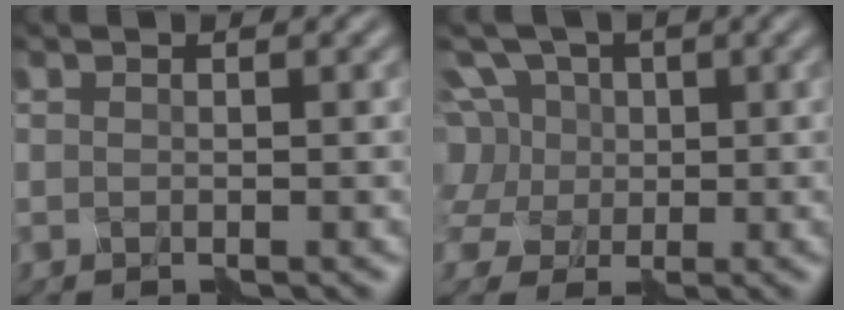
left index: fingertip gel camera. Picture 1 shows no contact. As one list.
[{"total": 9.2, "force": [3.0, 7.6, 4.2], "torque": [-0.069, 0.046, 0.022]}]